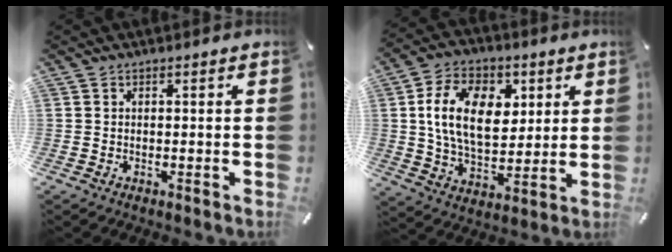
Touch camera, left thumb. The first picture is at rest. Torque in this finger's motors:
{"motor_torque": [1.36, 1.74, 1.50, -1.27, 0.42]}